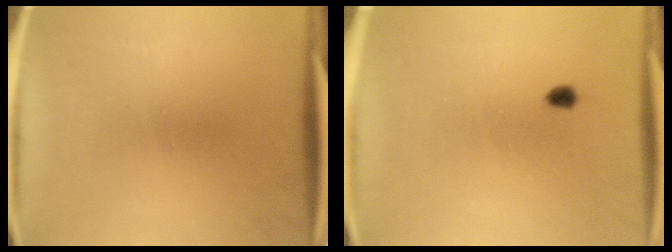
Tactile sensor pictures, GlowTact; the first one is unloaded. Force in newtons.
{"total": 1.7}